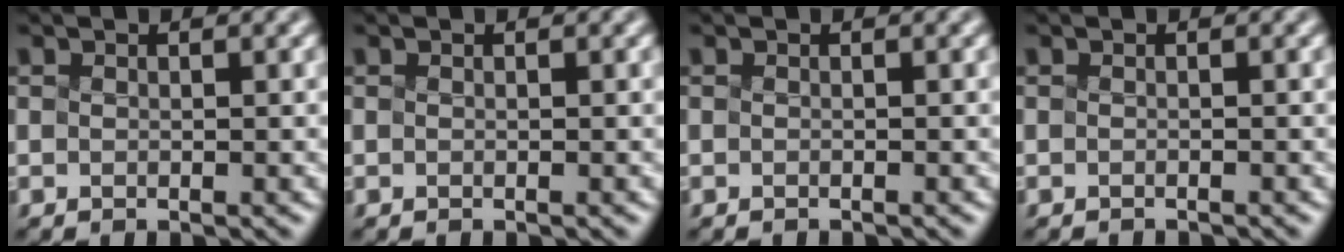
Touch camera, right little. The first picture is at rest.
{"total": 0.0}
{"total": 0.8, "force": [-0.8, 0.1, 0.2], "torque": [0.002, -0.002, -0.013]}
{"total": 1.2, "force": [-1.2, 0.1, 0.2], "torque": [0.004, -0.005, -0.018]}